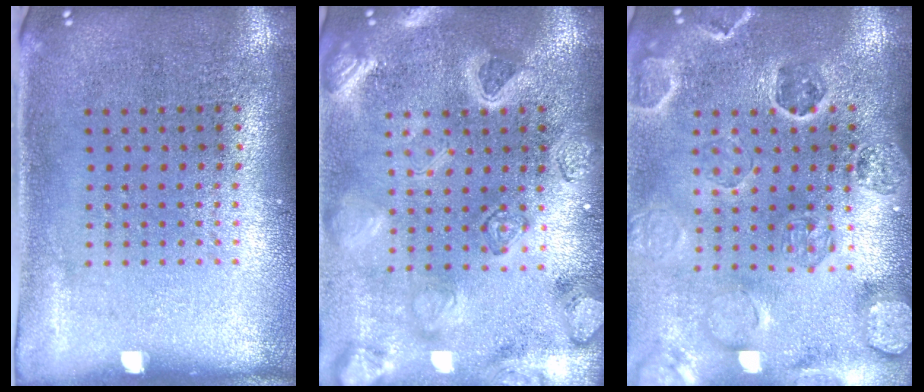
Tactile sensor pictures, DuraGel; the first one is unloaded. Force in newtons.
{"total": 3.6, "press": 3.2, "slide": 1.5}
{"total": 2.7, "press": 2.7, "slide": 0.6}